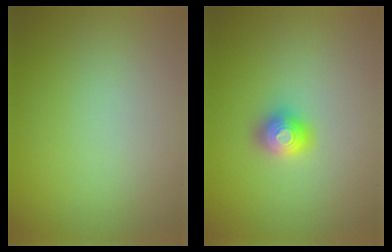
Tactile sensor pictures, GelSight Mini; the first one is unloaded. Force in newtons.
{"total": 1.6, "press": 1.6, "slide": 0.2}